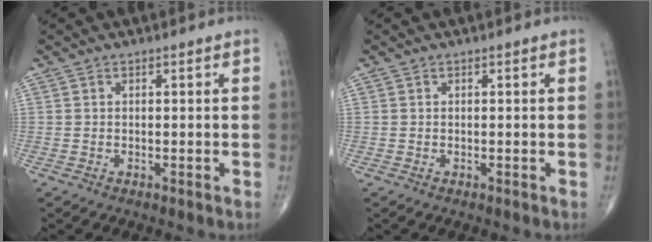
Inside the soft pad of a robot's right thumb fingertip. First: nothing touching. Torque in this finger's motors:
{"motor_torque": [0.09, 0.09, -0.06, 0.06, 0.02]}